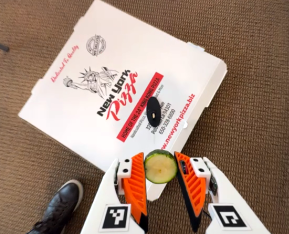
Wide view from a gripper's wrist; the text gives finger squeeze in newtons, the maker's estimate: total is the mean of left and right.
{"total": 7.2, "left": 7.1, "right": 7.2}